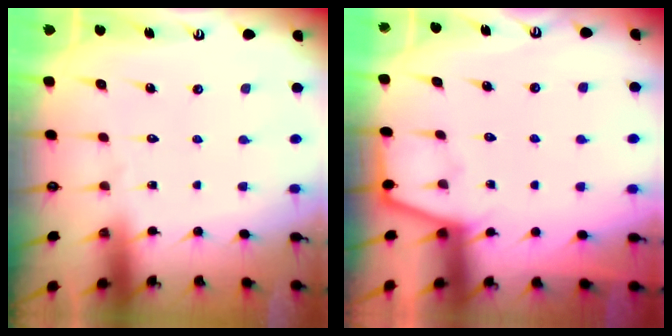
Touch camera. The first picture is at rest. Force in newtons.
{"total": 4.2, "press": 4.2, "slide": 0.5}